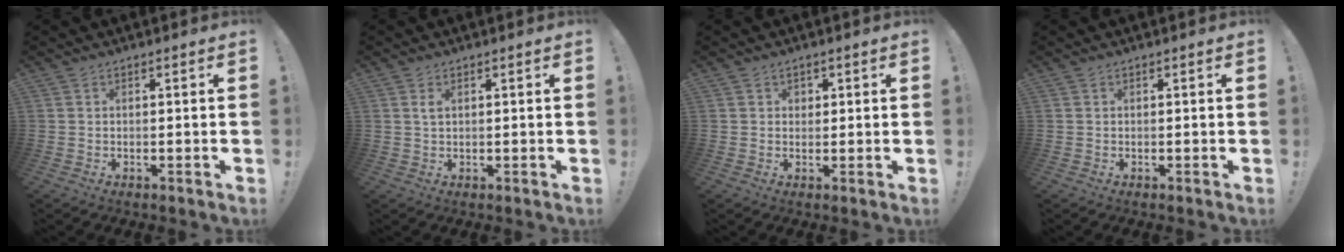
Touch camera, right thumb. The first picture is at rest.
{"total": 1.5, "force": [0.6, 0.5, 1.3], "torque": [-0.019, -0.002, 0.009]}
{"total": 1.6, "force": [0.7, 1.4, 0.4], "torque": [0.000, -0.003, 0.010]}
{"total": 0.0}